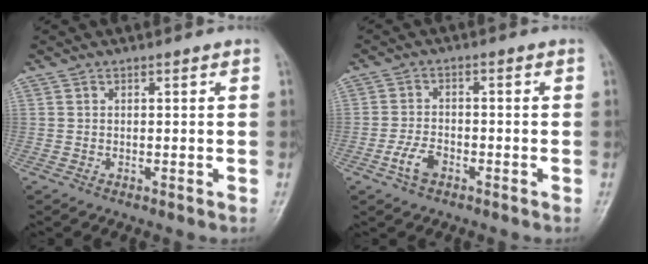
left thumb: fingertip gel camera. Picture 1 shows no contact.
{"total": 4.3, "force": [-2.2, 2.5, 2.7], "torque": [-0.054, 0.015, -0.045]}